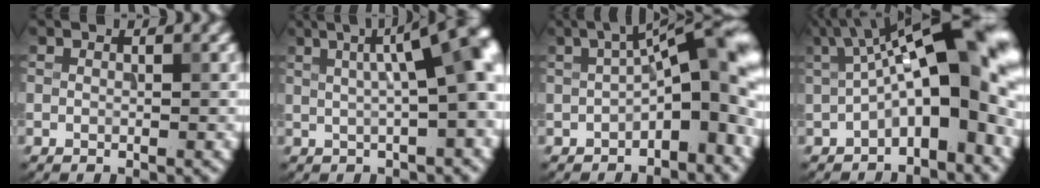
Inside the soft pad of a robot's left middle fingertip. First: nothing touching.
{"total": 9.5, "force": [2.0, 2.5, 9.0], "torque": [-0.097, 0.029, 0.029]}
{"total": 9.8, "force": [-0.6, 3.6, 9.1], "torque": [-0.118, 0.024, -0.022]}
{"total": 13.2, "force": [0.8, 4.7, 12.3], "torque": [-0.163, 0.033, 0.004]}